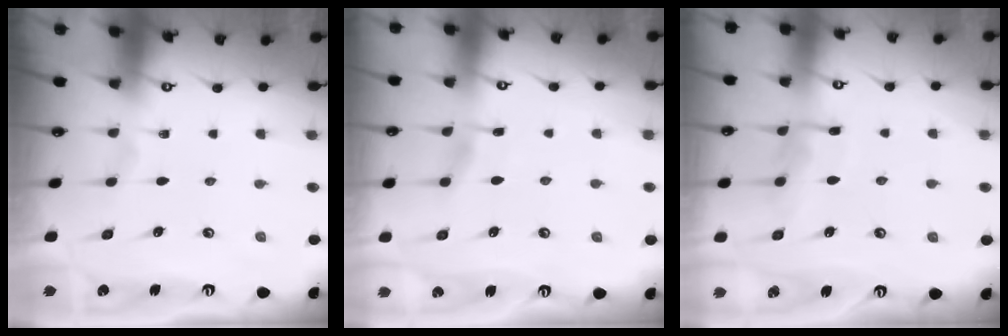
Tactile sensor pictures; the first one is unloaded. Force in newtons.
{"total": 2.5, "press": 2.5, "slide": 0.4}
{"total": 7.2, "press": 7.2, "slide": 0.6}